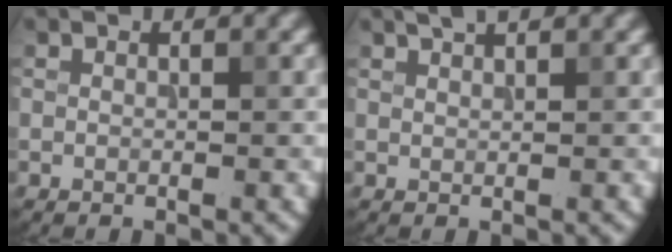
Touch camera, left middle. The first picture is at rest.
{"total": 1.7, "force": [1.3, 0.4, 1.0], "torque": [-0.007, 0.005, 0.013]}